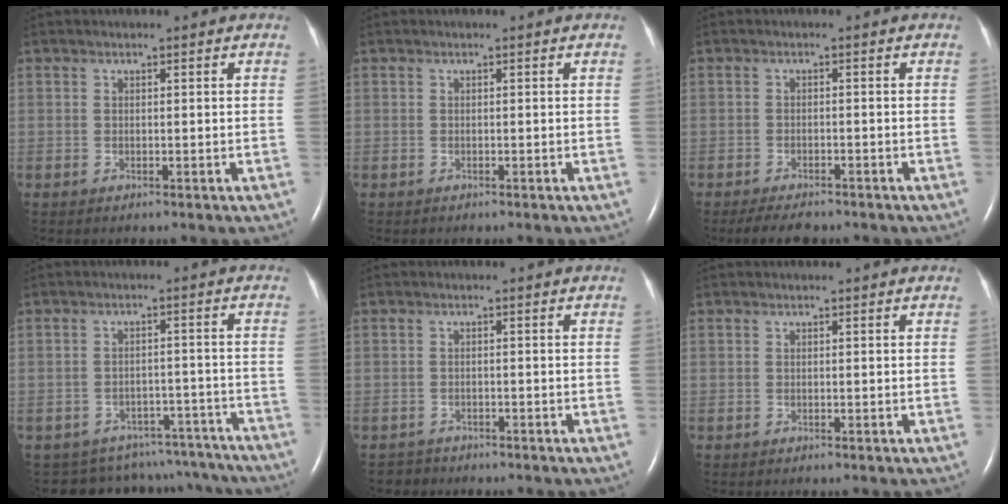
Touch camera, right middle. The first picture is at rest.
{"total": 0.0}
{"total": 4.5, "force": [-3.8, 1.4, 2.0], "torque": [-0.032, -0.008, -0.056]}
{"total": 14.5, "force": [-13.4, 5.5, 1.2], "torque": [-0.020, 0.032, -0.150]}
{"total": 2.1, "force": [-1.8, 0.9, -0.6], "torque": [0.002, 0.000, -0.031]}
{"total": 0.0}